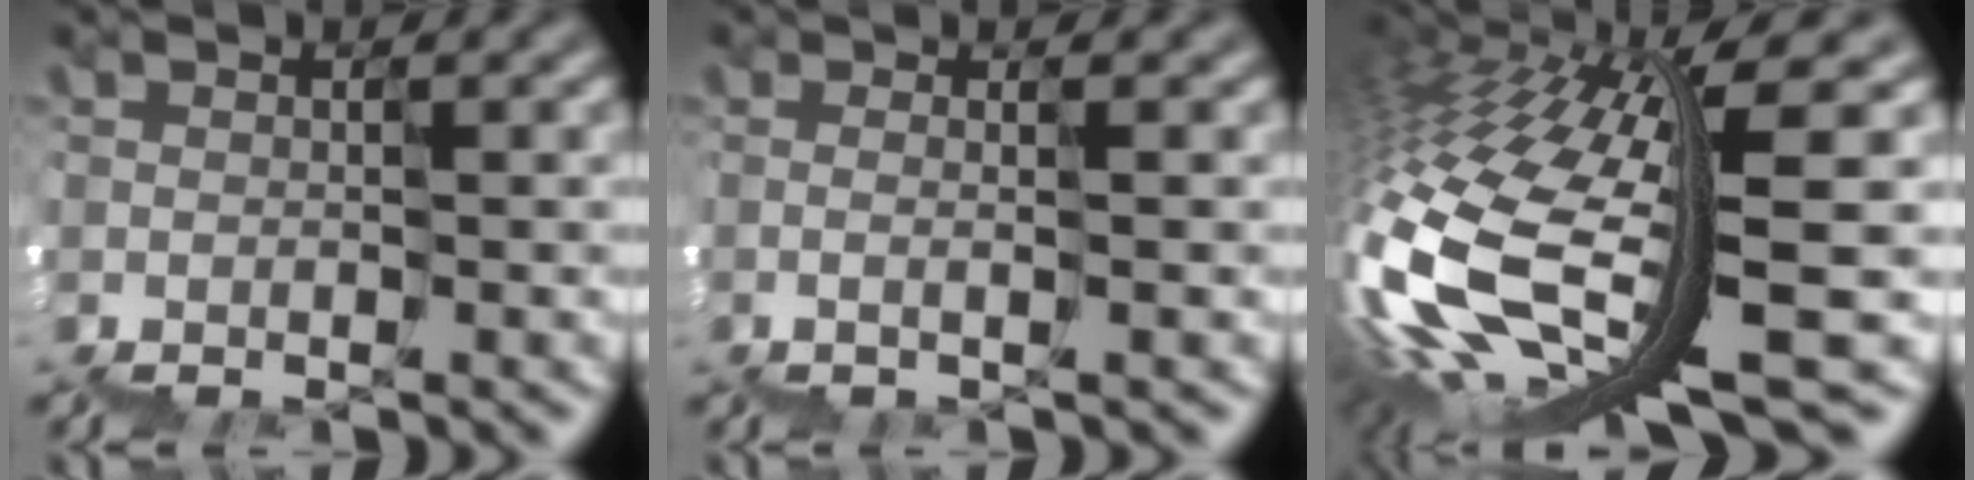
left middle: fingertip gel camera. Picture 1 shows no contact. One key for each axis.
{"total": 0.5, "fx": 0.0, "fy": 0.0, "fz": 0.5, "tx": -0.005, "ty": -0.004, "tz": -0.004}
{"total": 13.2, "fx": -0.5, "fy": 3.0, "fz": 12.9, "tx": -0.281, "ty": -0.033, "tz": 0.020}